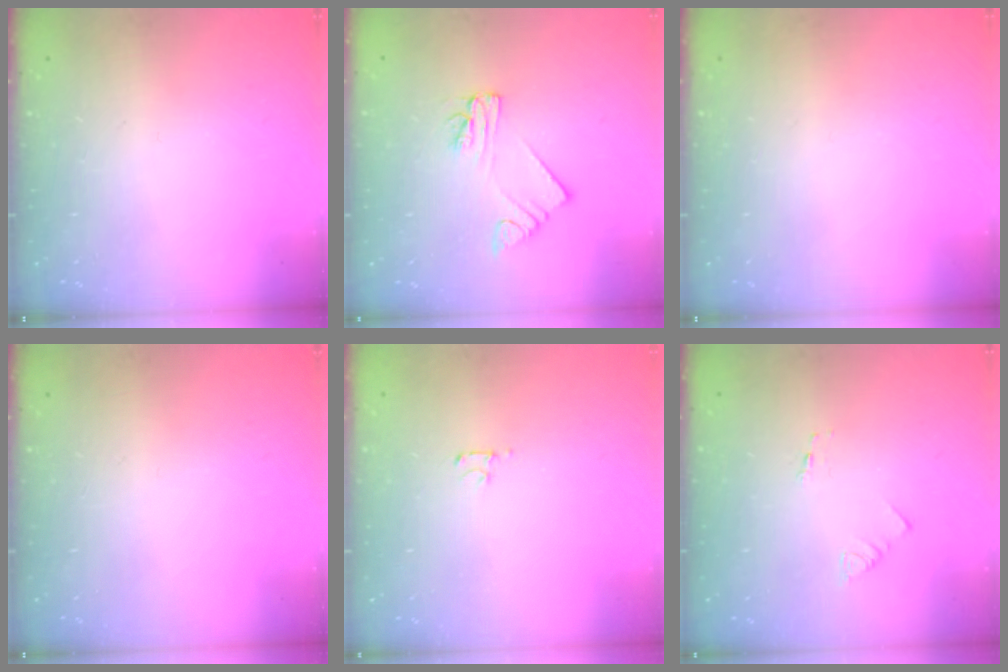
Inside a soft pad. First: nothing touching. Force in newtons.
{"total": 2.2, "press": 2.2, "slide": 0.1}
{"total": 0.0}
{"total": 0.0}
{"total": 2.5, "press": 2.4, "slide": 0.3}
{"total": 1.3, "press": 1.2, "slide": 0.1}